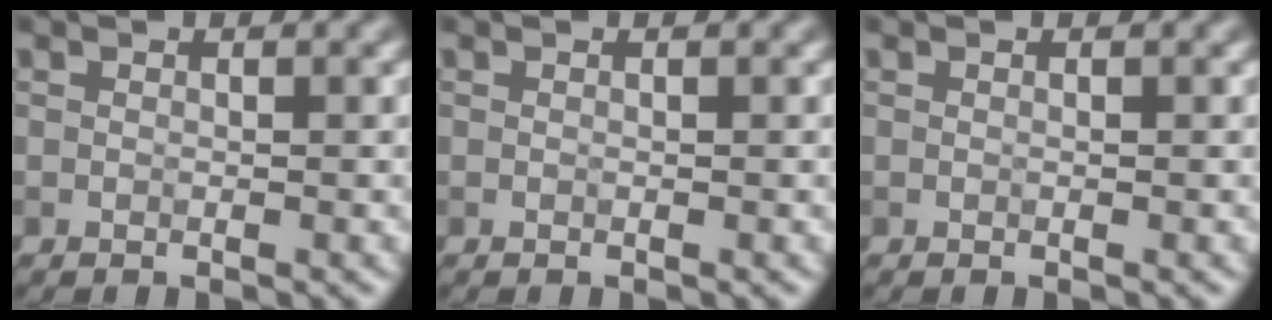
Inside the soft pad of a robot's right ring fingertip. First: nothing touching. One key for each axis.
{"total": 0.0}
{"total": 0.0}